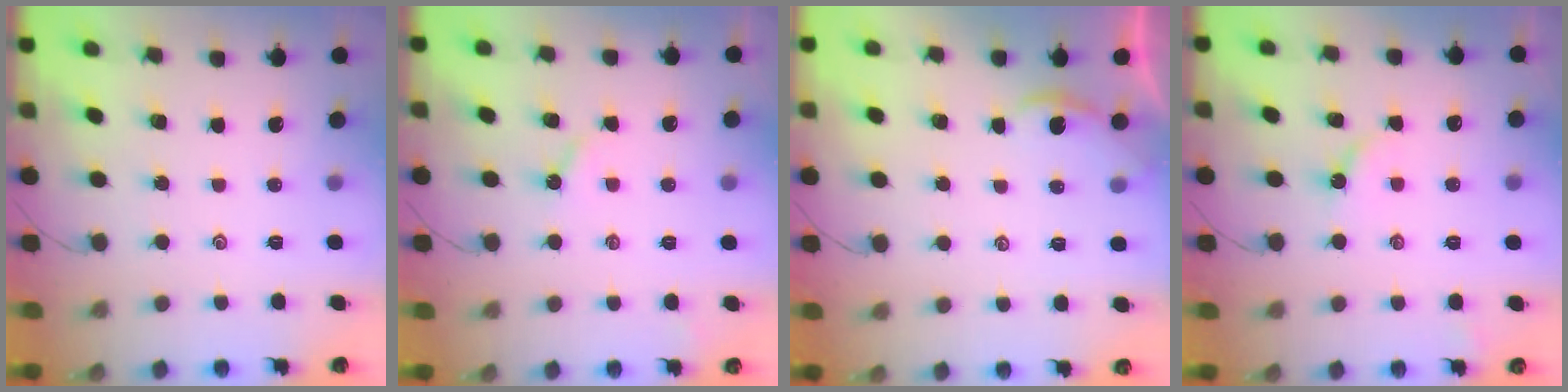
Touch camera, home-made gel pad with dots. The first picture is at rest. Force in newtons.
{"total": 2.6, "press": 2.6, "slide": 0.4}
{"total": 0.9, "press": 0.9, "slide": 0.1}
{"total": 4.0, "press": 4.0, "slide": 0.5}